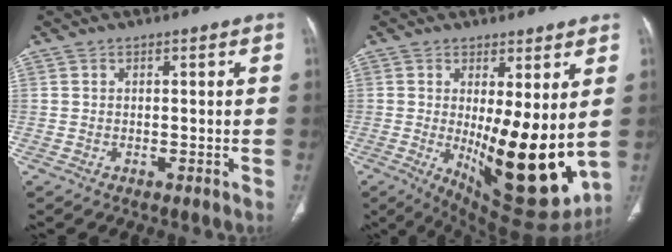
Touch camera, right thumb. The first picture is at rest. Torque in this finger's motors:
{"motor_torque": [2.49, 2.52, 1.63, 0.14, 0.56]}